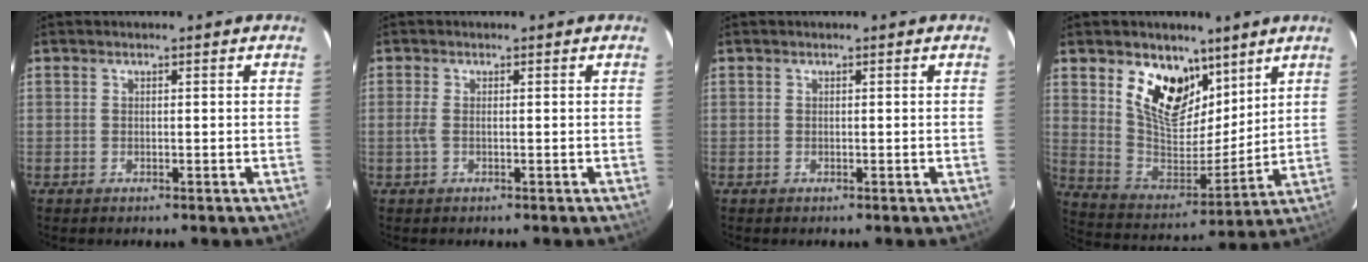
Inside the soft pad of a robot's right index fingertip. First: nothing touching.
{"total": 1.6, "force": [-0.3, 0.1, 1.6], "torque": [-0.034, -0.001, -0.006]}
{"total": 0.0}
{"total": 16.0, "force": [9.4, 8.9, 9.3], "torque": [-0.176, -0.016, 0.177]}